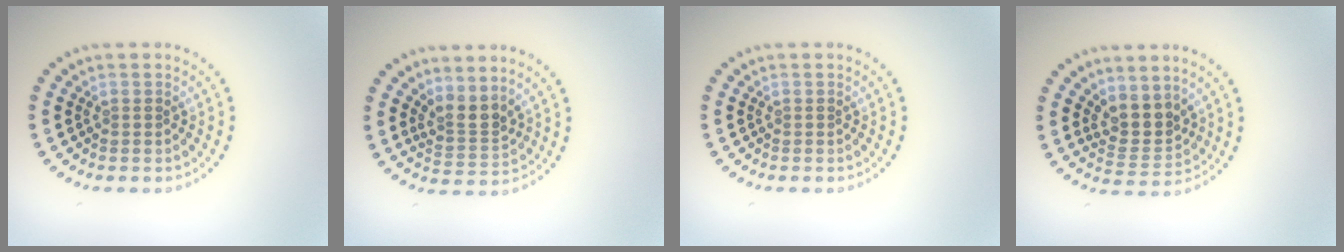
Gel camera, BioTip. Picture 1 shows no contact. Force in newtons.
{"total": 2.7, "press": 1.9, "slide": 1.9}
{"total": 0.0}
{"total": 3.0, "press": 2.3, "slide": 1.8}